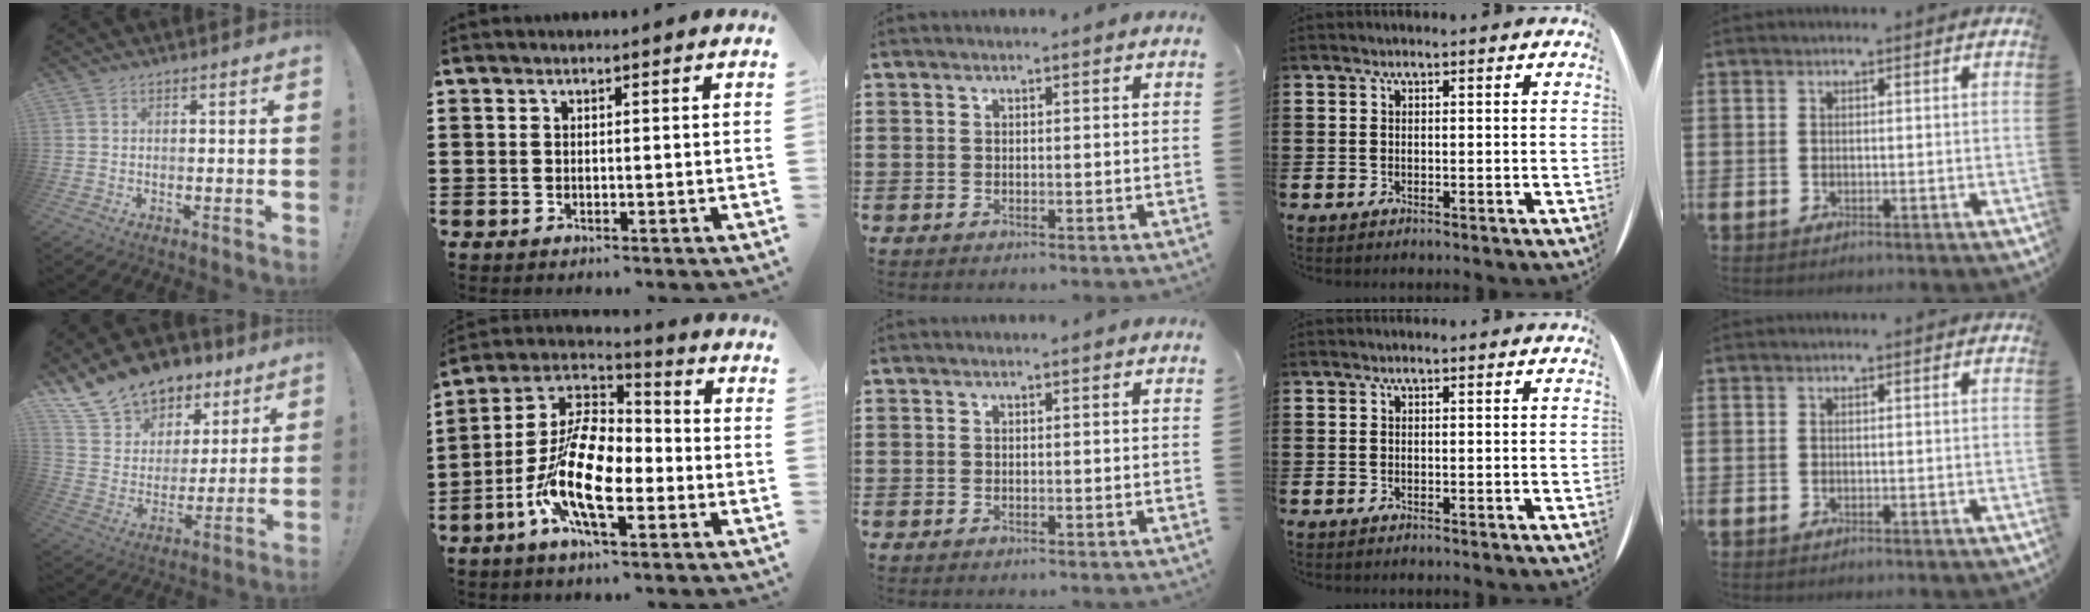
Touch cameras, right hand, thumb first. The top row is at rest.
{"thumb": {"total": 15.4, "force": [11.7, 9.2, 3.8], "torque": [-0.076, -0.084, 0.231]}, "index": {"total": 13.8, "force": [-5.1, 5.9, 11.4], "torque": [-0.271, -0.006, -0.106]}}